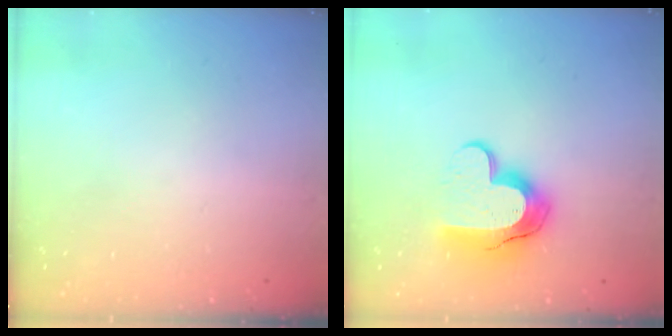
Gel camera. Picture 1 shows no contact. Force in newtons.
{"total": 13.3, "press": 13.2, "slide": 1.0}